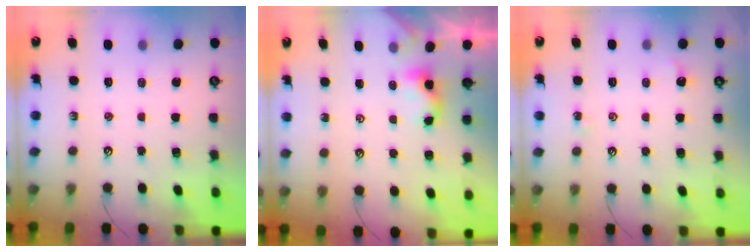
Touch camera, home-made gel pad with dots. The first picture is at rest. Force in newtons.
{"total": 1.7, "press": 1.6, "slide": 0.4}
{"total": 2.5, "press": 2.4, "slide": 0.6}